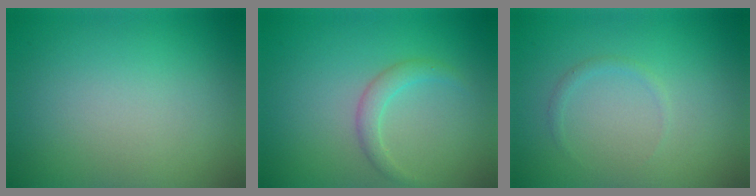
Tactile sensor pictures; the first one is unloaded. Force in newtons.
{"total": 1.6, "press": 1.6, "slide": 0.1}
{"total": 0.7, "press": 0.7, "slide": 0.1}